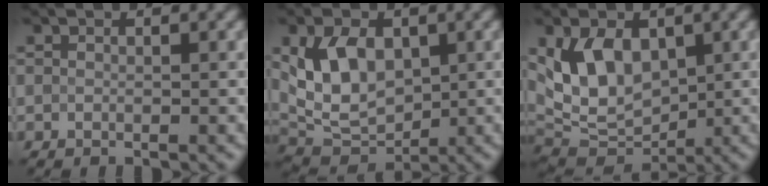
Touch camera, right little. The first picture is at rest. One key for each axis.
{"total": 6.0, "fx": 1.3, "fy": 4.0, "fz": 4.3, "tx": -0.079, "ty": -0.001, "tz": 0.026}
{"total": 6.5, "fx": 1.8, "fy": 4.4, "fz": 4.5, "tx": -0.080, "ty": -0.005, "tz": 0.034}